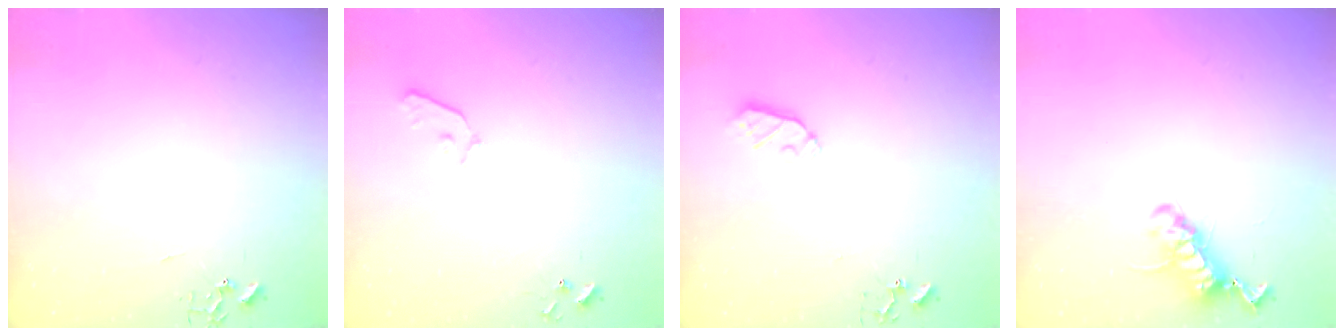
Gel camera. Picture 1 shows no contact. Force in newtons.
{"total": 4.9, "press": 4.9, "slide": 0.5}
{"total": 5.5, "press": 5.4, "slide": 0.8}
{"total": 11.8, "press": 11.8, "slide": 1.2}